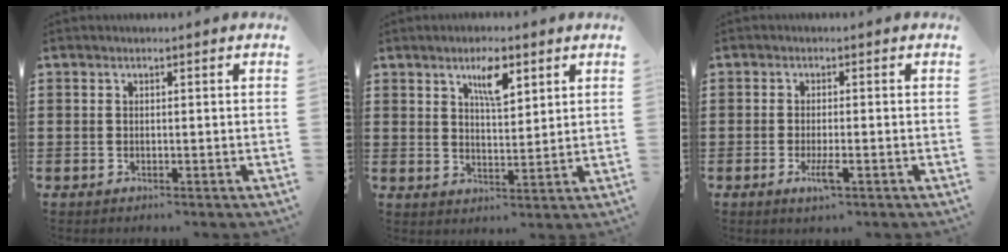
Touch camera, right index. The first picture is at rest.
{"total": 5.7, "force": [3.3, 1.8, 4.3], "torque": [-0.069, -0.002, 0.050]}
{"total": 3.2, "force": [-1.4, 0.5, 2.8], "torque": [-0.067, -0.012, -0.029]}